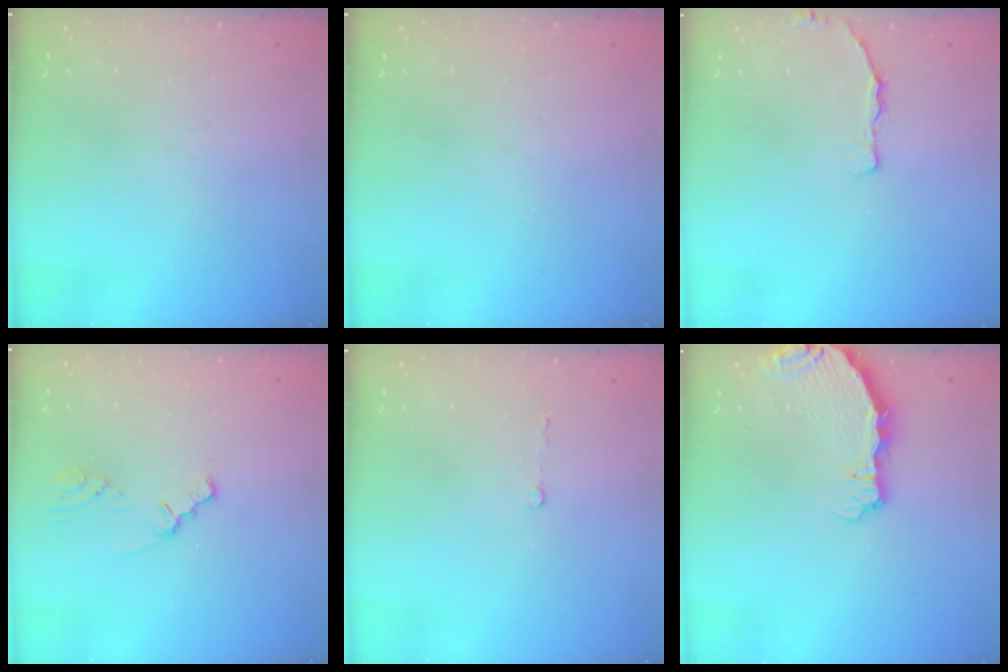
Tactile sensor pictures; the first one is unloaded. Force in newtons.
{"total": 0.0}
{"total": 3.5, "press": 3.4, "slide": 0.5}
{"total": 0.9, "press": 0.8, "slide": 0.3}
{"total": 2.6, "press": 2.5, "slide": 0.5}
{"total": 4.9, "press": 4.3, "slide": 2.3}